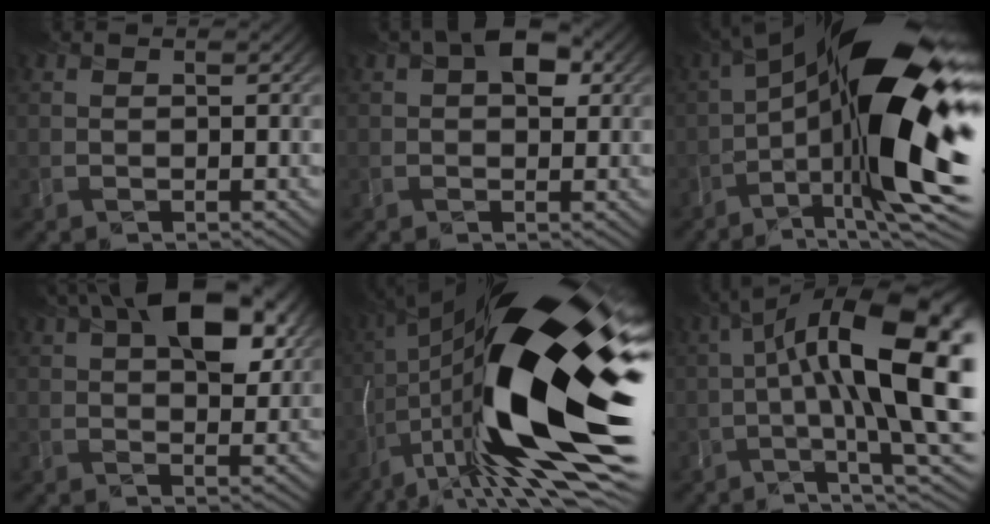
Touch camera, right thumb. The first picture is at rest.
{"total": 4.5, "force": [1.4, 2.7, 3.2], "torque": [-0.044, 0.004, 0.016]}
{"total": 19.9, "force": [-2.0, 7.0, 18.5], "torque": [-0.316, 0.012, -0.041]}
{"total": 11.5, "force": [4.9, 5.5, 8.8], "torque": [-0.139, 0.014, 0.076]}
{"total": 23.7, "force": [-2.2, 8.9, 21.8], "torque": [-0.394, -0.004, -0.054]}
{"total": 18.4, "force": [1.0, 6.0, 17.4], "torque": [-0.274, 0.015, 0.022]}